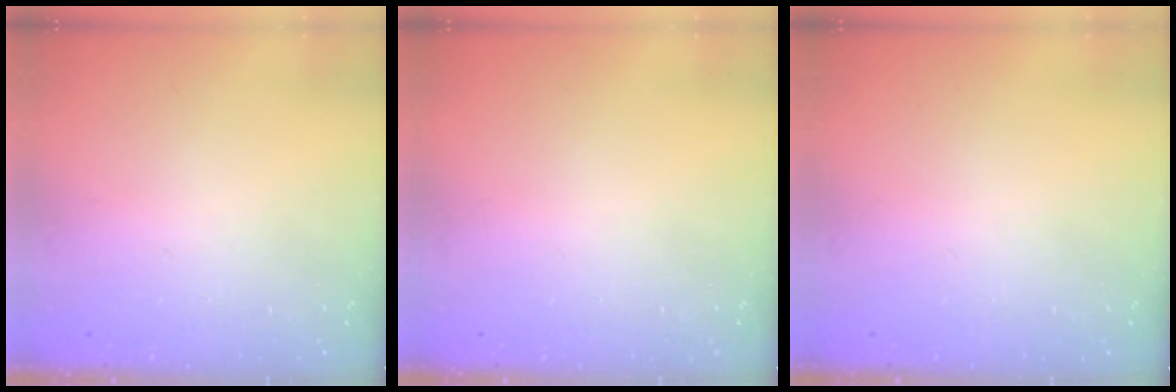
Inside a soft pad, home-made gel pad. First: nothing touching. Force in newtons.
{"total": 0.0}
{"total": 0.0}